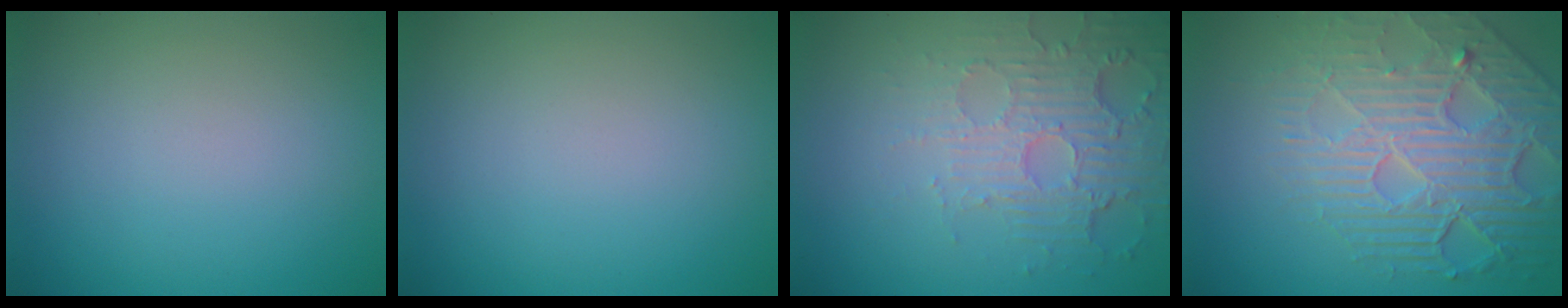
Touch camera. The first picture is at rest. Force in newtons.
{"total": 0.0}
{"total": 5.5, "press": 3.5, "slide": 4.3}
{"total": 7.0, "press": 5.5, "slide": 4.4}